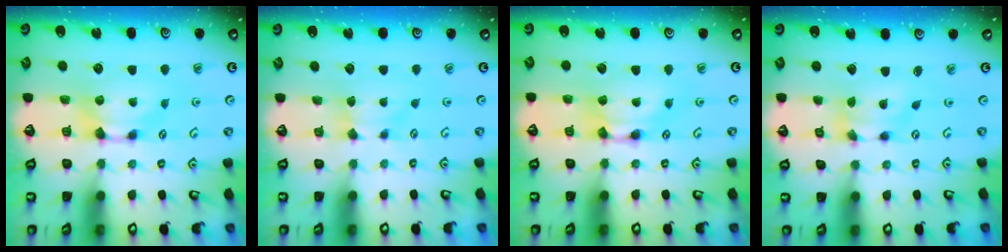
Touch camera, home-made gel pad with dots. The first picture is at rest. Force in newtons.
{"total": 1.8, "press": 1.6, "slide": 0.7}
{"total": 1.9, "press": 1.9, "slide": 0.1}
{"total": 3.7, "press": 3.3, "slide": 1.6}